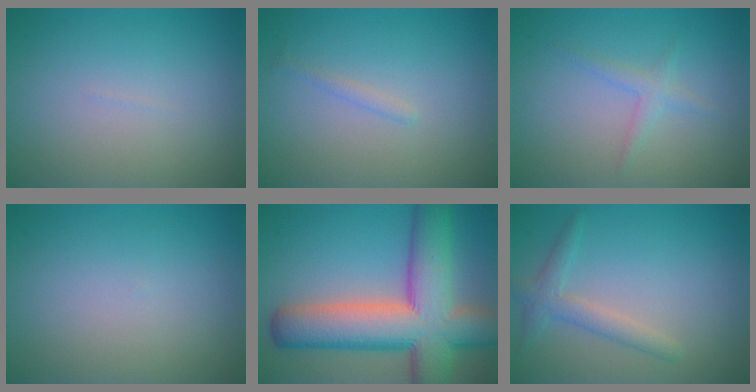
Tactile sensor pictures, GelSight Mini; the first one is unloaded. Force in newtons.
{"total": 0.7, "press": 0.7, "slide": 0.1}
{"total": 1.4, "press": 1.4, "slide": 0.0}
{"total": 0.0}
{"total": 13.1, "press": 13.1, "slide": 0.7}
{"total": 2.3, "press": 2.3, "slide": 0.1}